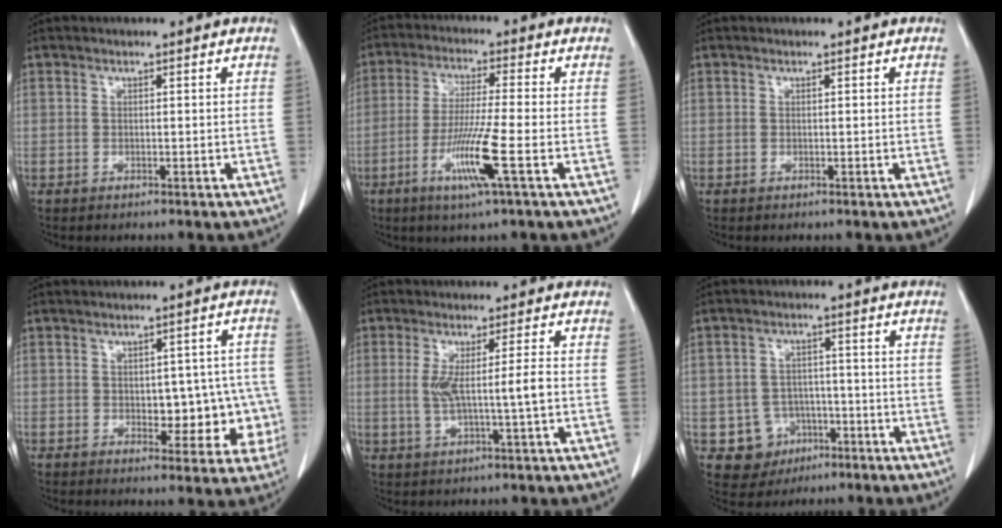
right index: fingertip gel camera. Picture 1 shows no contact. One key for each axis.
{"total": 9.2, "fx": -3.5, "fy": -0.8, "fz": 8.5, "tx": -0.168, "ty": -0.020, "tz": -0.071}
{"total": 0.0}
{"total": 8.3, "fx": -1.3, "fy": 4.9, "fz": 6.6, "tx": -0.053, "ty": 0.029, "tz": -0.007}
{"total": 5.3, "fx": -0.2, "fy": -0.5, "fz": 5.2, "tx": -0.095, "ty": -0.001, "tz": 0.000}
{"total": 6.2, "fx": -2.4, "fy": 5.7, "fz": 1.1, "tx": -0.019, "ty": 0.008, "tz": -0.026}